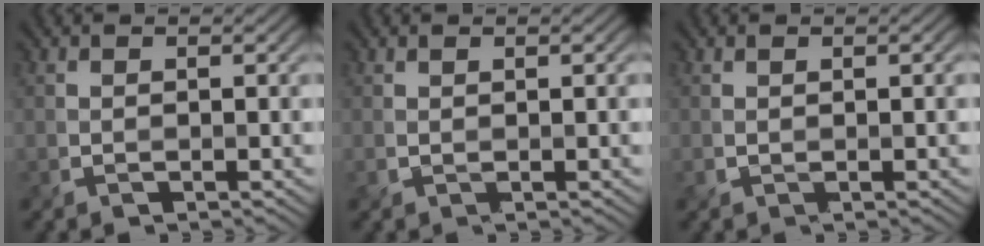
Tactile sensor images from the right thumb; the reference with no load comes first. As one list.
[{"total": 0.5, "force": [0.3, -0.1, 0.4], "torque": [-0.009, 0.002, 0.007]}, {"total": 0.8, "force": [0.2, 0.2, 0.8], "torque": [-0.016, 0.004, 0.004]}]